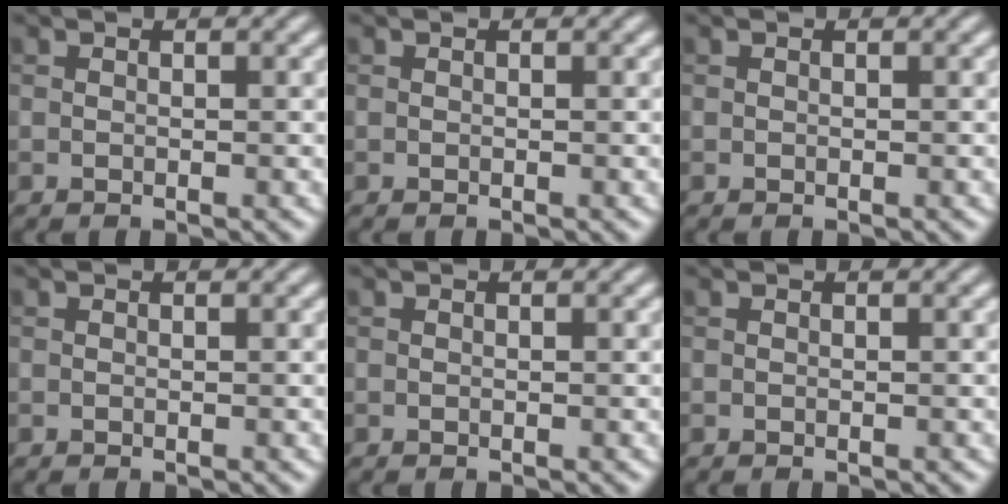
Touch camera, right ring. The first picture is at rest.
{"total": 0.0}
{"total": 0.0}
{"total": 0.0}
{"total": 0.0}
{"total": 0.0}